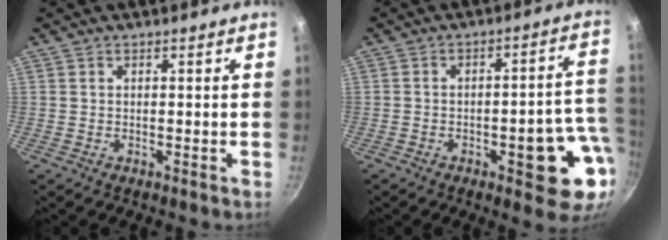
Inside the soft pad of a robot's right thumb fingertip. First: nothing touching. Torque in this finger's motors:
{"motor_torque": [1.55, 1.64, 1.56, -0.32, 0.25]}